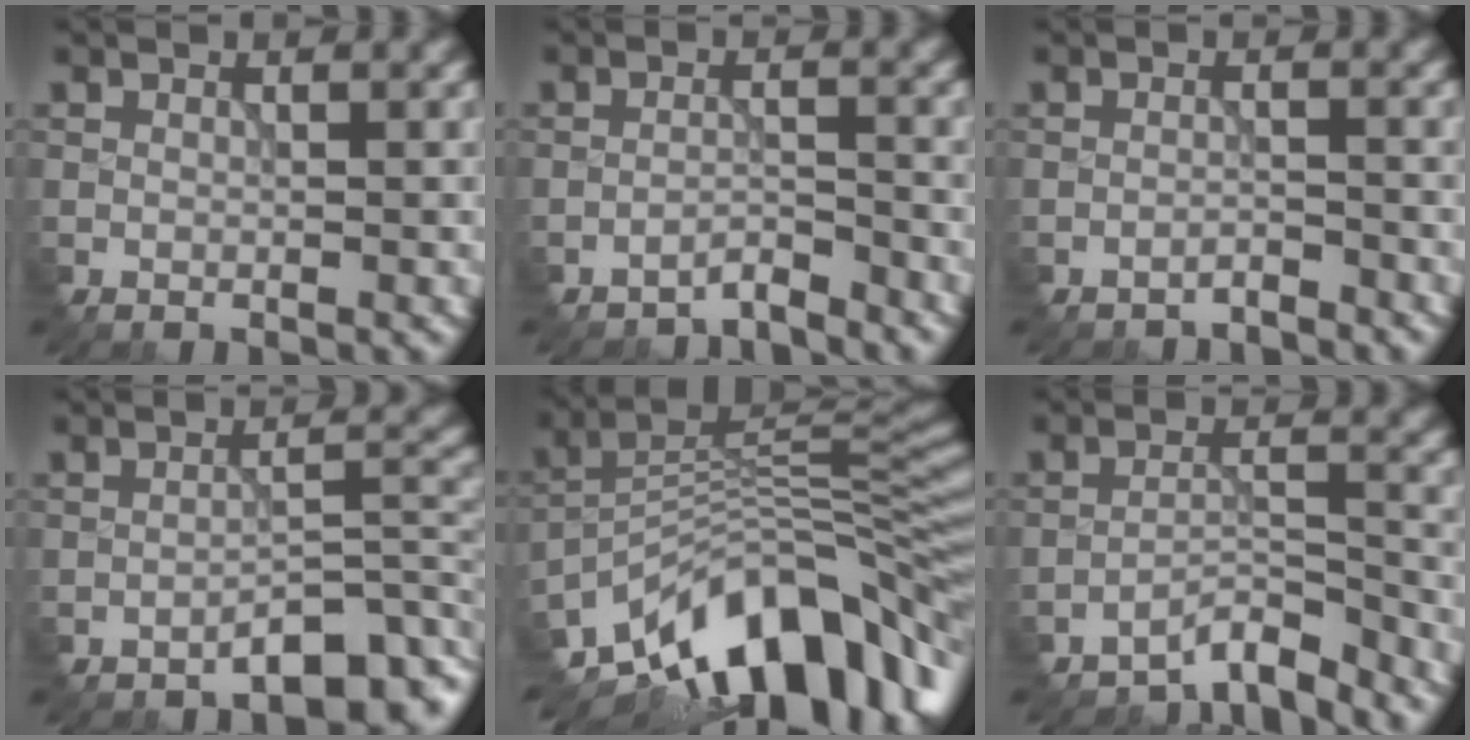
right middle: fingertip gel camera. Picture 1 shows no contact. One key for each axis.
{"total": 2.4, "fx": -2.4, "fy": 0.0, "fz": -0.1, "tx": 0.006, "ty": 0.007, "tz": -0.046}
{"total": 1.8, "fx": -1.8, "fy": -0.1, "fz": -0.2, "tx": 0.005, "ty": 0.001, "tz": -0.036}
{"total": 4.9, "fx": -3.8, "fy": 1.4, "fz": 2.7, "tx": -0.036, "ty": 0.014, "tz": -0.055}
{"total": 14.3, "fx": -8.5, "fy": 6.2, "fz": 9.7, "tx": -0.169, "ty": 0.019, "tz": -0.150}
{"total": 4.0, "fx": -4.0, "fy": 0.2, "fz": 0.7, "tx": -0.012, "ty": 0.008, "tz": -0.073}